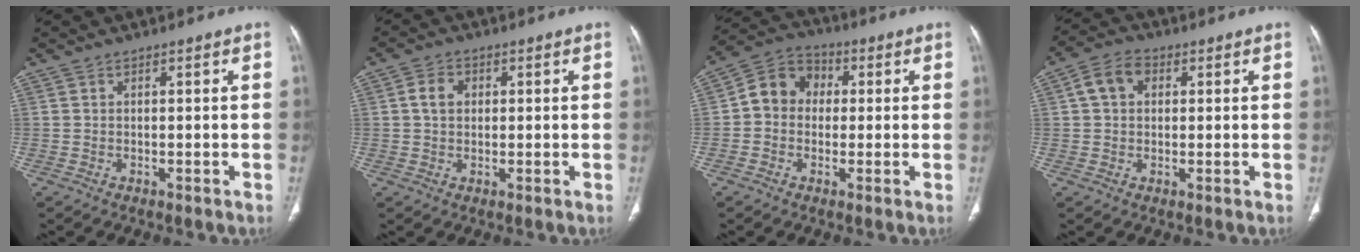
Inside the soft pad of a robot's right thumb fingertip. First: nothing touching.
{"total": 3.9, "force": [0.7, 3.0, 2.4], "torque": [-0.033, 0.006, 0.010]}
{"total": 8.5, "force": [0.2, 7.4, 4.2], "torque": [-0.048, 0.027, -0.014]}
{"total": 5.9, "force": [1.4, 4.4, 3.6], "torque": [-0.059, 0.013, 0.021]}